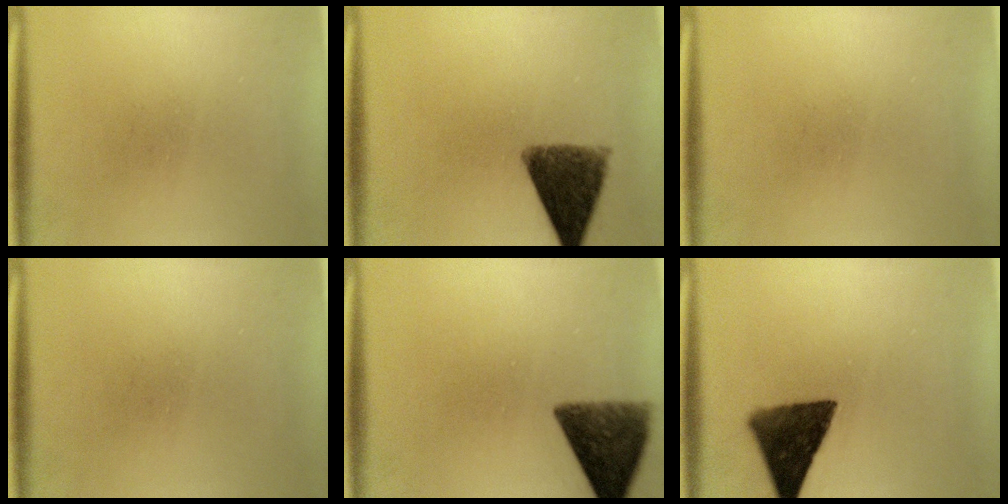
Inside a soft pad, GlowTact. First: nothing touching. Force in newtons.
{"total": 10.1}
{"total": 0.0}
{"total": 0.0}
{"total": 10.0}
{"total": 11.9}